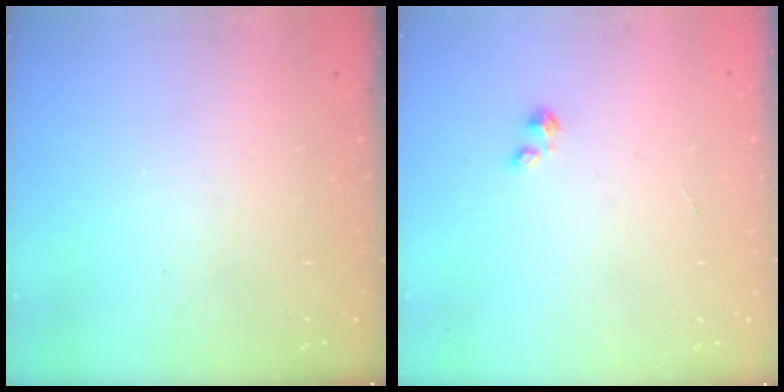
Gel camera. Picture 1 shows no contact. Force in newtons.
{"total": 0.0}